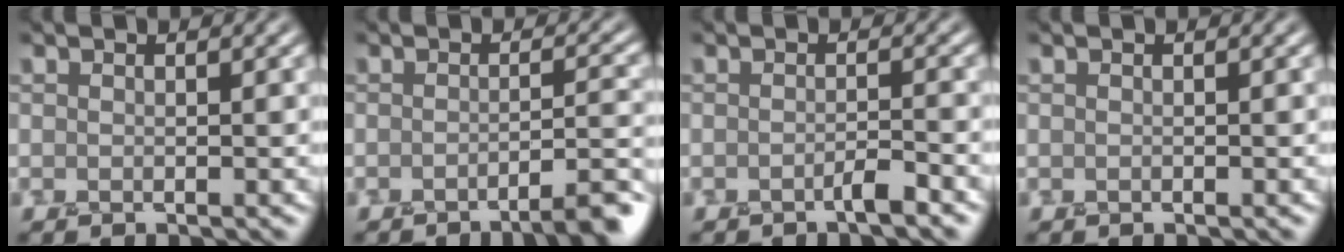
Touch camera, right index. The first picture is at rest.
{"total": 3.6, "force": [-2.4, 0.6, 2.7], "torque": [-0.027, 0.009, -0.050]}
{"total": 1.3, "force": [-0.9, 0.2, 1.0], "torque": [-0.010, 0.007, -0.022]}
{"total": 0.0}